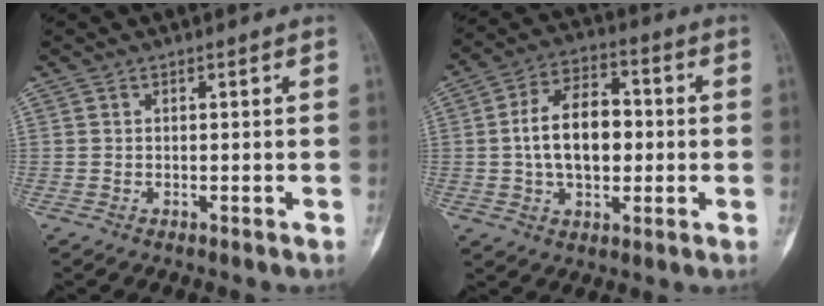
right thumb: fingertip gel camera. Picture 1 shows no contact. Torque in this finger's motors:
{"motor_torque": [1.72, 1.68, 0.68, -0.50, 0.39]}